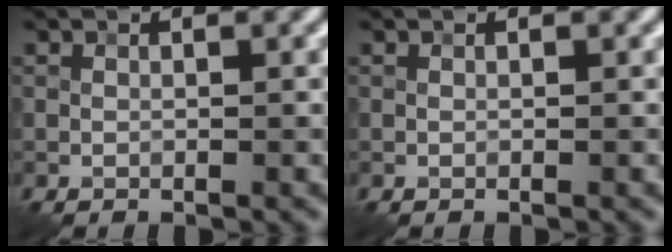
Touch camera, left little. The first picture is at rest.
{"total": 0.0}